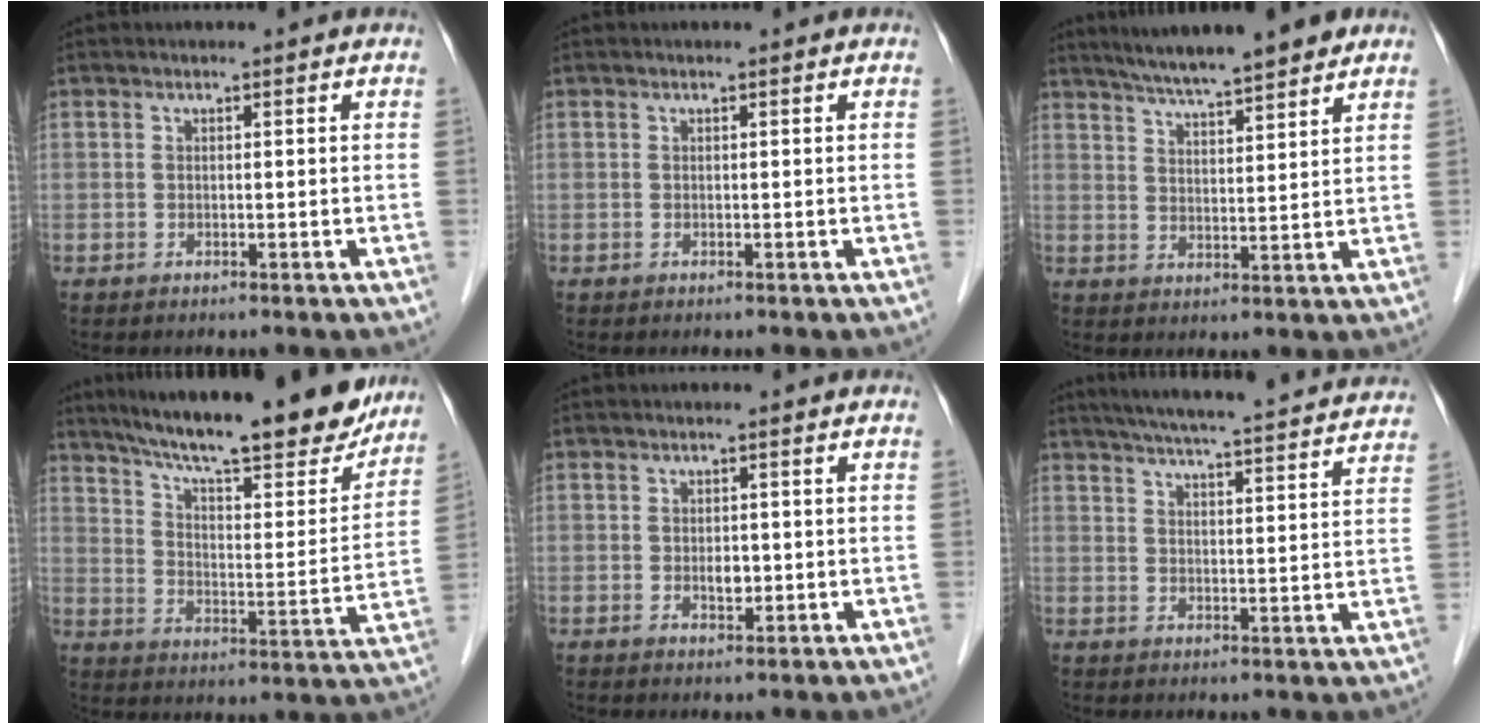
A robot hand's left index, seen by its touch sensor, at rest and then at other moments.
{"total": 0.0}
{"total": 11.5, "force": [9.7, 0.7, 6.2], "torque": [-0.098, 0.016, 0.143]}
{"total": 24.3, "force": [20.5, 4.0, 12.4], "torque": [-0.195, -0.022, 0.286]}
{"total": 1.9, "force": [-0.4, 1.1, 1.5], "torque": [-0.026, -0.004, -0.003]}
{"total": 23.9, "force": [22.0, 1.2, 9.4], "torque": [-0.148, -0.007, 0.276]}